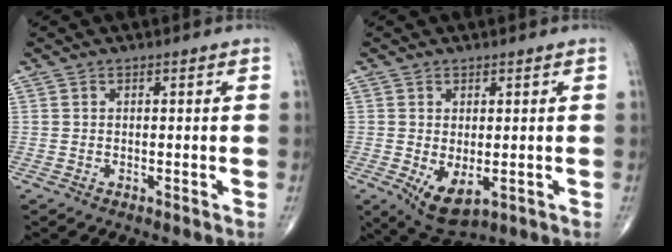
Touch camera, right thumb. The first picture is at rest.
{"total": 6.3, "force": [-1.2, 3.2, 5.3], "torque": [-0.085, -0.014, -0.004]}